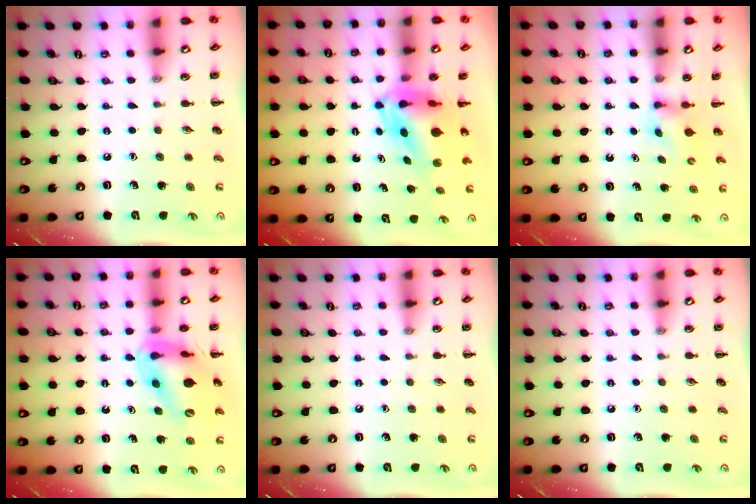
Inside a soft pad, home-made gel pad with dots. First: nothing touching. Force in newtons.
{"total": 6.7, "press": 6.3, "slide": 2.2}
{"total": 2.2, "press": 1.9, "slide": 1.0}
{"total": 14.3, "press": 13.8, "slide": 3.6}
{"total": 0.0}
{"total": 0.0}